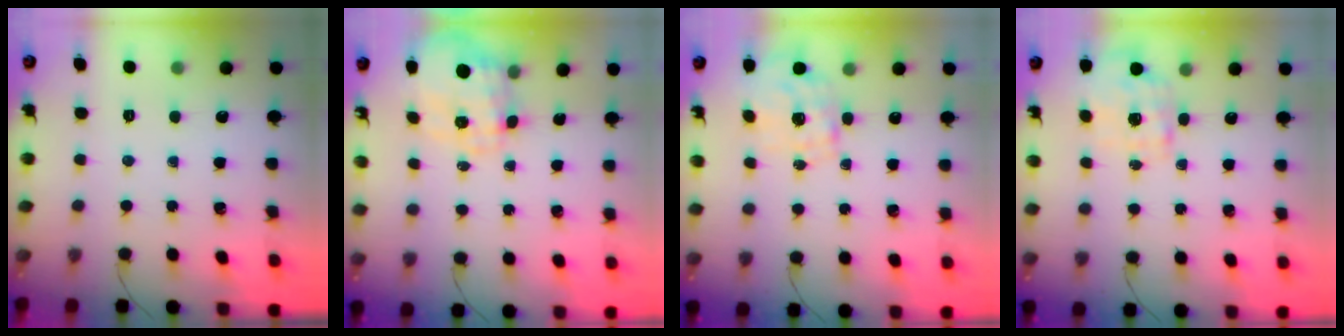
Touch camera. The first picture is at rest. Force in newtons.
{"total": 10.0, "press": 10.0, "slide": 1.3}
{"total": 1.6, "press": 1.4, "slide": 0.8}
{"total": 1.9, "press": 1.9, "slide": 0.5}